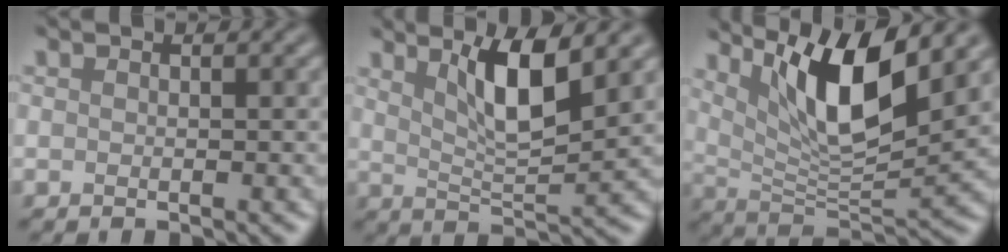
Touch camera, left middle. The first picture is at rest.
{"total": 5.2, "force": [2.7, 1.0, 4.4], "torque": [-0.077, -0.004, 0.049]}
{"total": 8.6, "force": [4.4, 2.1, 7.1], "torque": [-0.117, -0.014, 0.085]}